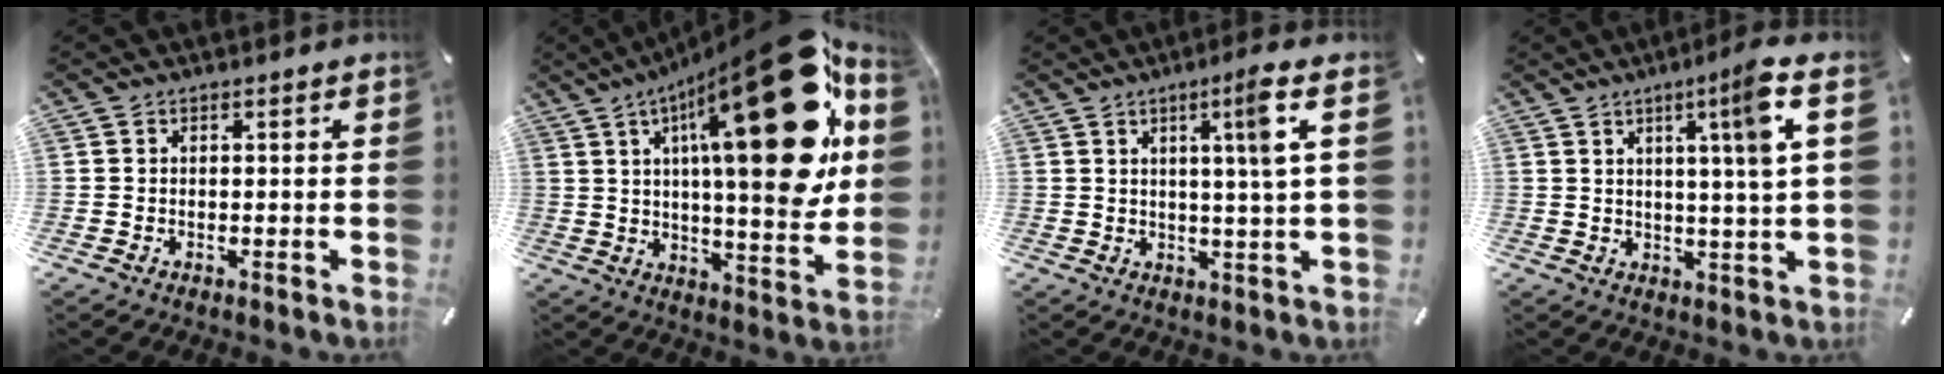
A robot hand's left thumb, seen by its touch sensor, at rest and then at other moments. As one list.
[{"total": 35.3, "force": [12.0, 12.0, 30.9], "torque": [-0.463, -0.085, 0.187]}, {"total": 7.5, "force": [3.0, -0.7, 6.9], "torque": [-0.116, -0.010, 0.039]}, {"total": 8.9, "force": [3.8, -0.9, 8.0], "torque": [-0.128, -0.015, 0.052]}]